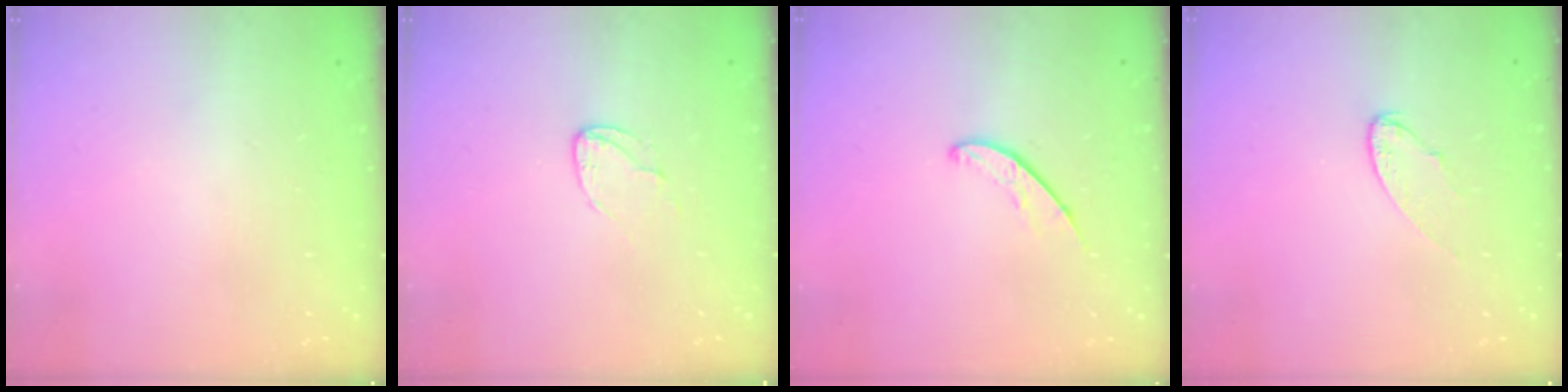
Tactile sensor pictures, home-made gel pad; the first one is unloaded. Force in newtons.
{"total": 4.4, "press": 4.4, "slide": 0.4}
{"total": 5.0, "press": 5.0, "slide": 0.4}
{"total": 6.3, "press": 6.3, "slide": 0.4}